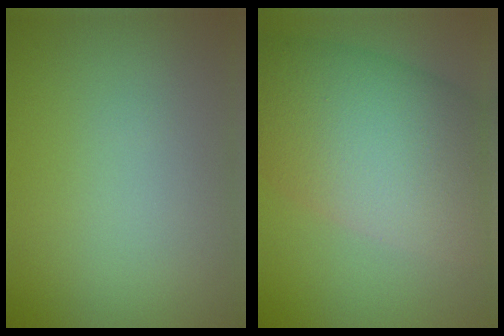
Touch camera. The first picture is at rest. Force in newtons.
{"total": 13.8, "press": 13.8, "slide": 0.7}